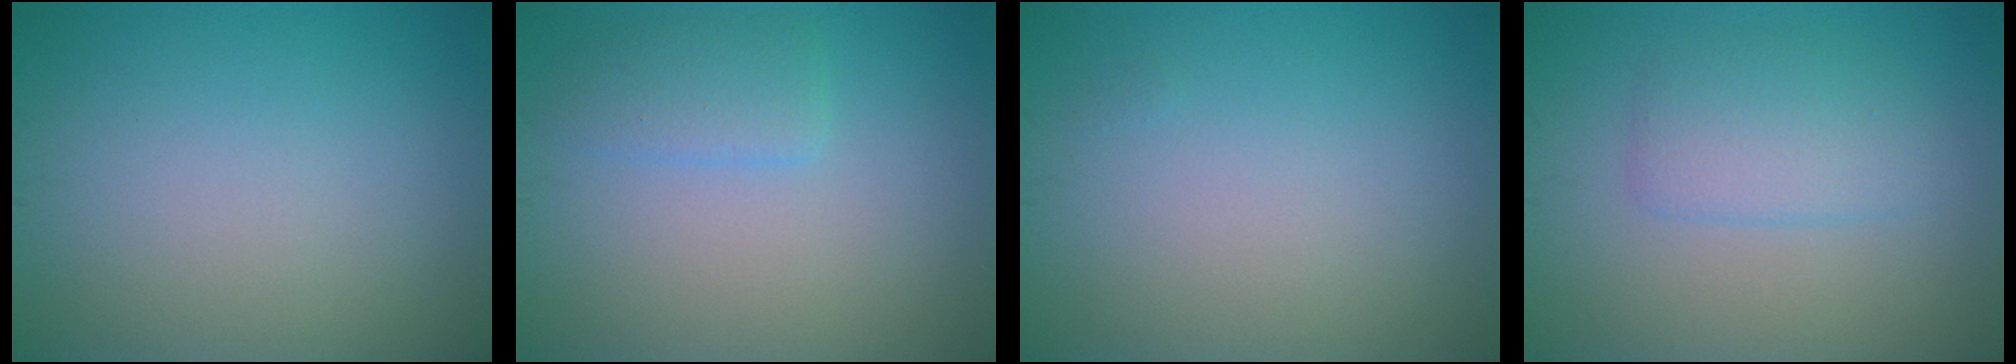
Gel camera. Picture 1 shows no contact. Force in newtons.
{"total": 2.1, "press": 2.1, "slide": 0.2}
{"total": 0.0}
{"total": 3.0, "press": 3.0, "slide": 0.1}